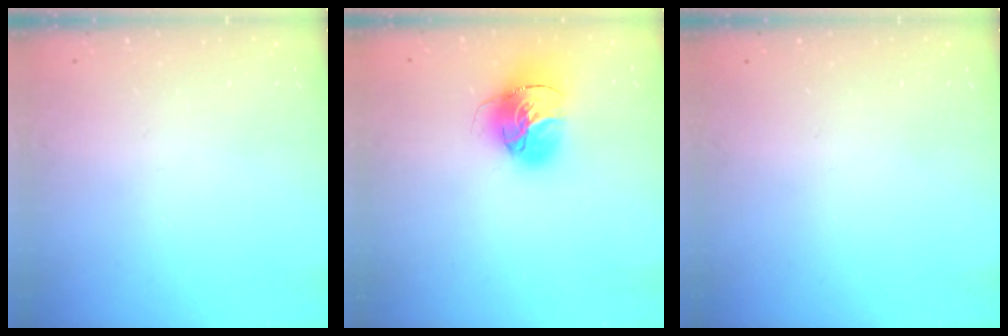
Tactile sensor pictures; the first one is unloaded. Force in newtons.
{"total": 16.4, "press": 16.4, "slide": 1.6}
{"total": 0.0}